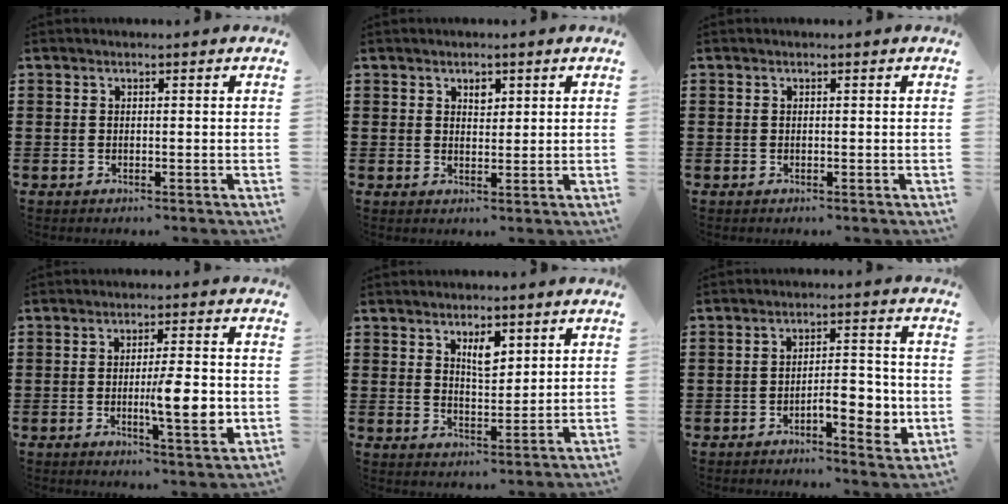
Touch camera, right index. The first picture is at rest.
{"total": 2.0, "force": [1.2, 1.2, 1.0], "torque": [-0.007, -0.002, 0.018]}
{"total": 0.0}
{"total": 8.1, "force": [-1.1, 1.2, 7.9], "torque": [-0.114, -0.012, -0.020]}
{"total": 4.2, "force": [2.4, 1.8, 2.9], "torque": [-0.047, 0.000, 0.039]}
{"total": 6.1, "force": [-2.4, 2.1, 5.2], "torque": [-0.068, 0.000, -0.044]}